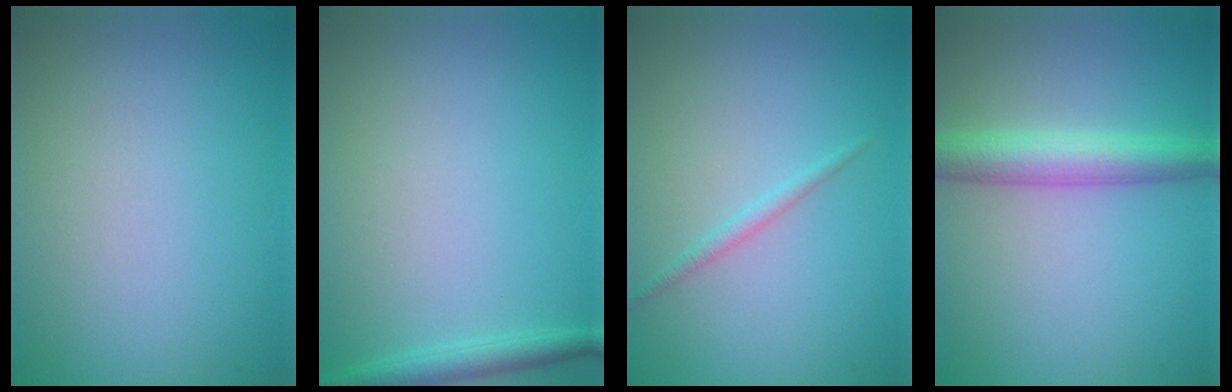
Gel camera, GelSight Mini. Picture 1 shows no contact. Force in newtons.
{"total": 1.8, "press": 1.8, "slide": 0.1}
{"total": 1.0, "press": 1.0, "slide": 0.0}
{"total": 4.2, "press": 4.2, "slide": 0.1}